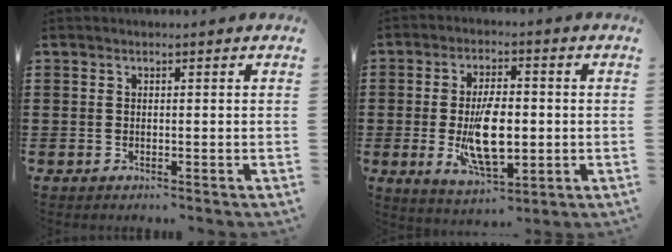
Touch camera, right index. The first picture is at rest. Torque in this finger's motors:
{"motor_torque": [2.14, 0.00, 1.05, 0.21]}